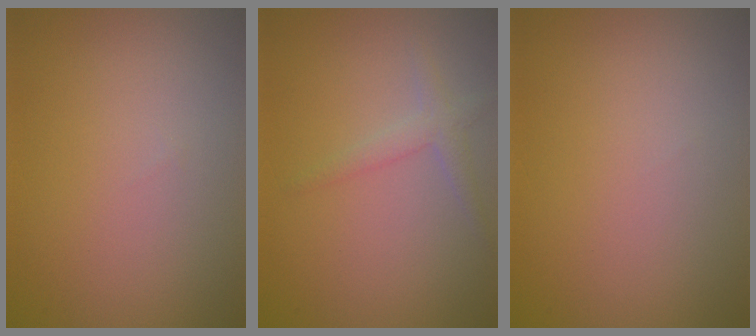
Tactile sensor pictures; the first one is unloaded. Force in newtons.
{"total": 1.7, "press": 1.6, "slide": 0.1}
{"total": 0.0}